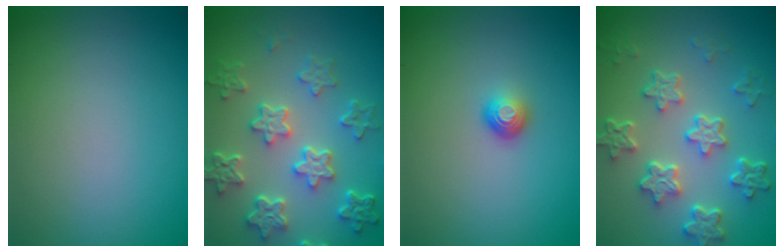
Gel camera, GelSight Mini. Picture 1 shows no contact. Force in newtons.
{"total": 5.8, "press": 4.5, "slide": 3.6}
{"total": 1.4, "press": 1.0, "slide": 1.0}
{"total": 5.6, "press": 4.3, "slide": 3.6}